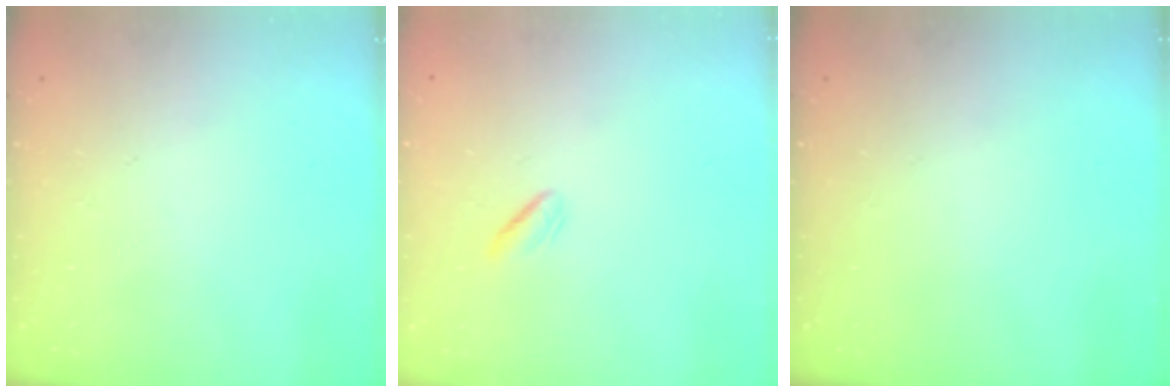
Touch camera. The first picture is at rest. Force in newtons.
{"total": 1.4, "press": 1.1, "slide": 0.9}
{"total": 0.0}